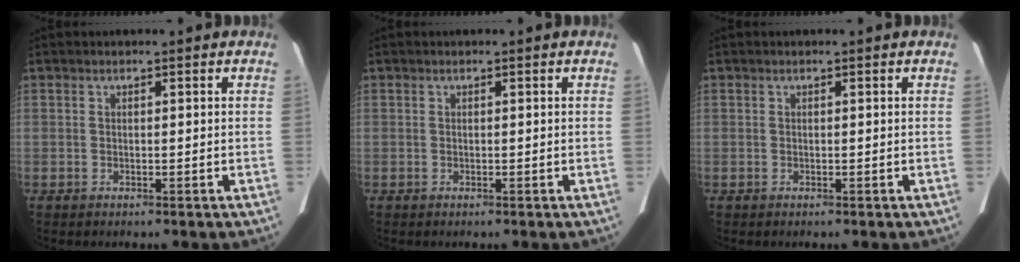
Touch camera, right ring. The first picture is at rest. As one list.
[{"total": 0.0}, {"total": 0.0}]